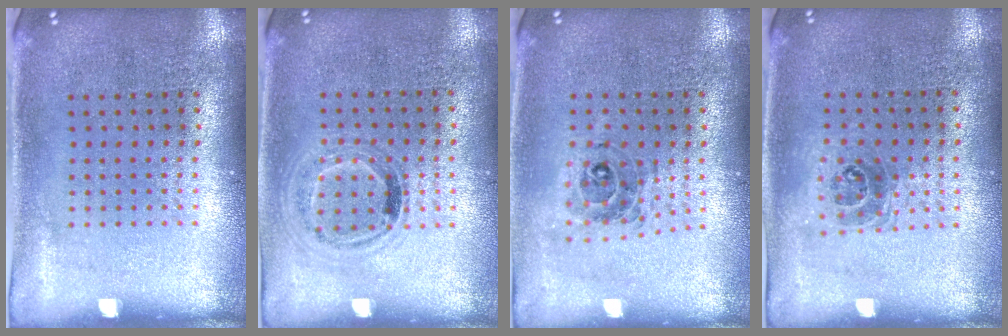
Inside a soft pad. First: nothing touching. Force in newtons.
{"total": 1.0, "press": 1.0, "slide": 0.3}
{"total": 0.7, "press": 0.7, "slide": 0.1}
{"total": 1.0, "press": 0.9, "slide": 0.4}